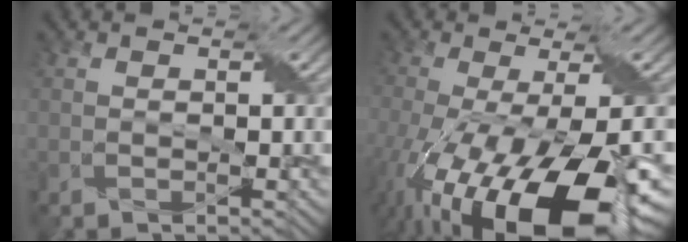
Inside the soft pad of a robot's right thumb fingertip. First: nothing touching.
{"total": 18.9, "force": [-8.1, 7.1, 15.5], "torque": [-0.280, -0.058, -0.106]}